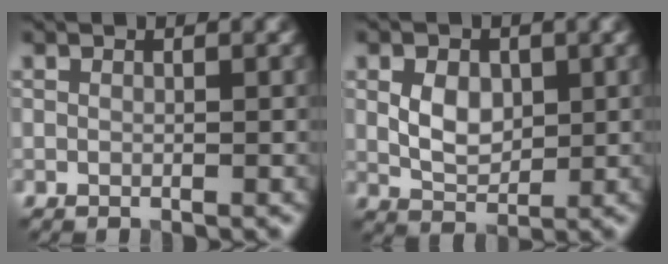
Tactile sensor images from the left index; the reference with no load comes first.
{"total": 3.4, "force": [0.6, 2.3, 2.4], "torque": [-0.047, -0.002, 0.011]}